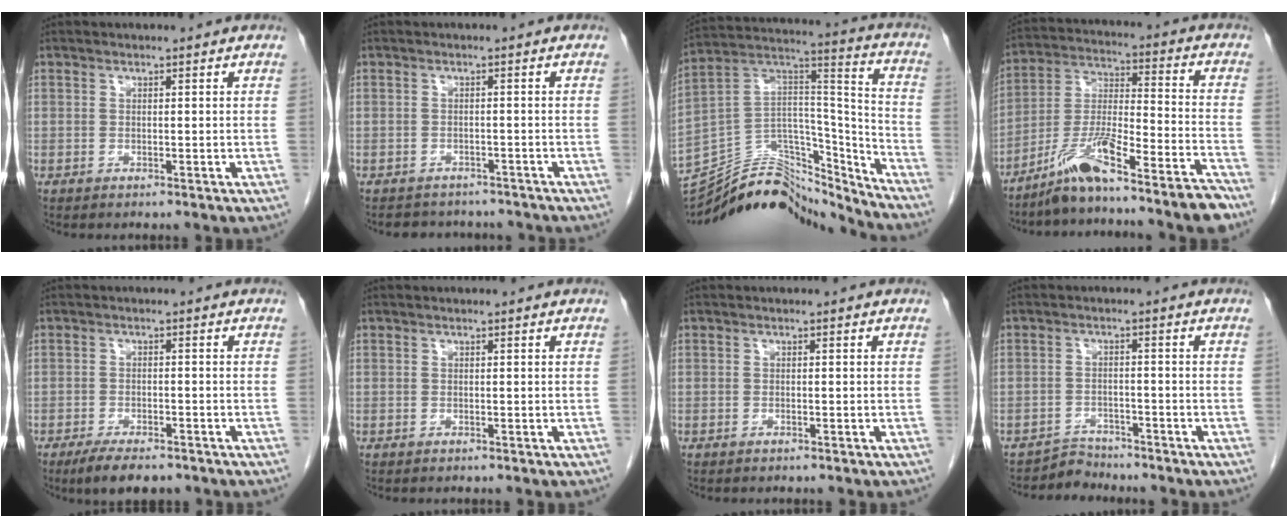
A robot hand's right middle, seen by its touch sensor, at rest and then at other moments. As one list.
[{"total": 6.3, "force": [-5.7, 2.5, 0.8], "torque": [-0.008, 0.005, -0.066]}, {"total": 22.3, "force": [-20.9, 5.8, 5.3], "torque": [-0.111, 0.061, -0.340]}, {"total": 13.5, "force": [-10.8, -0.5, 8.1], "torque": [-0.145, 0.006, -0.189]}, {"total": 5.9, "force": [-4.5, 1.9, 3.3], "torque": [-0.054, -0.007, -0.070]}, {"total": 0.0}, {"total": 0.0}, {"total": 4.6, "force": [-4.3, 0.8, -1.2], "torque": [0.021, 0.004, -0.073]}]